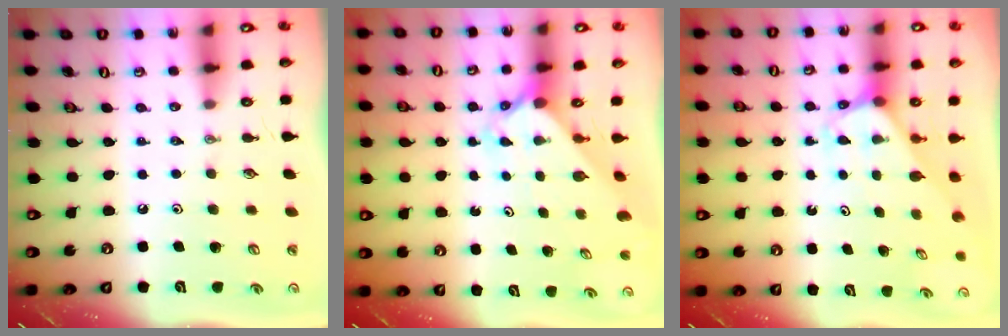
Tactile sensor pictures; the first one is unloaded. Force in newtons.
{"total": 2.5, "press": 2.5, "slide": 0.3}
{"total": 2.5, "press": 2.5, "slide": 0.1}